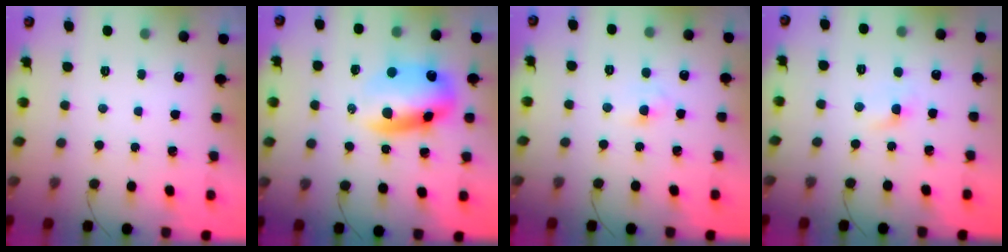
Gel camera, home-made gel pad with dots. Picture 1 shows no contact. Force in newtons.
{"total": 11.9, "press": 11.5, "slide": 3.2}
{"total": 2.4, "press": 2.1, "slide": 1.0}
{"total": 1.6, "press": 1.4, "slide": 0.8}